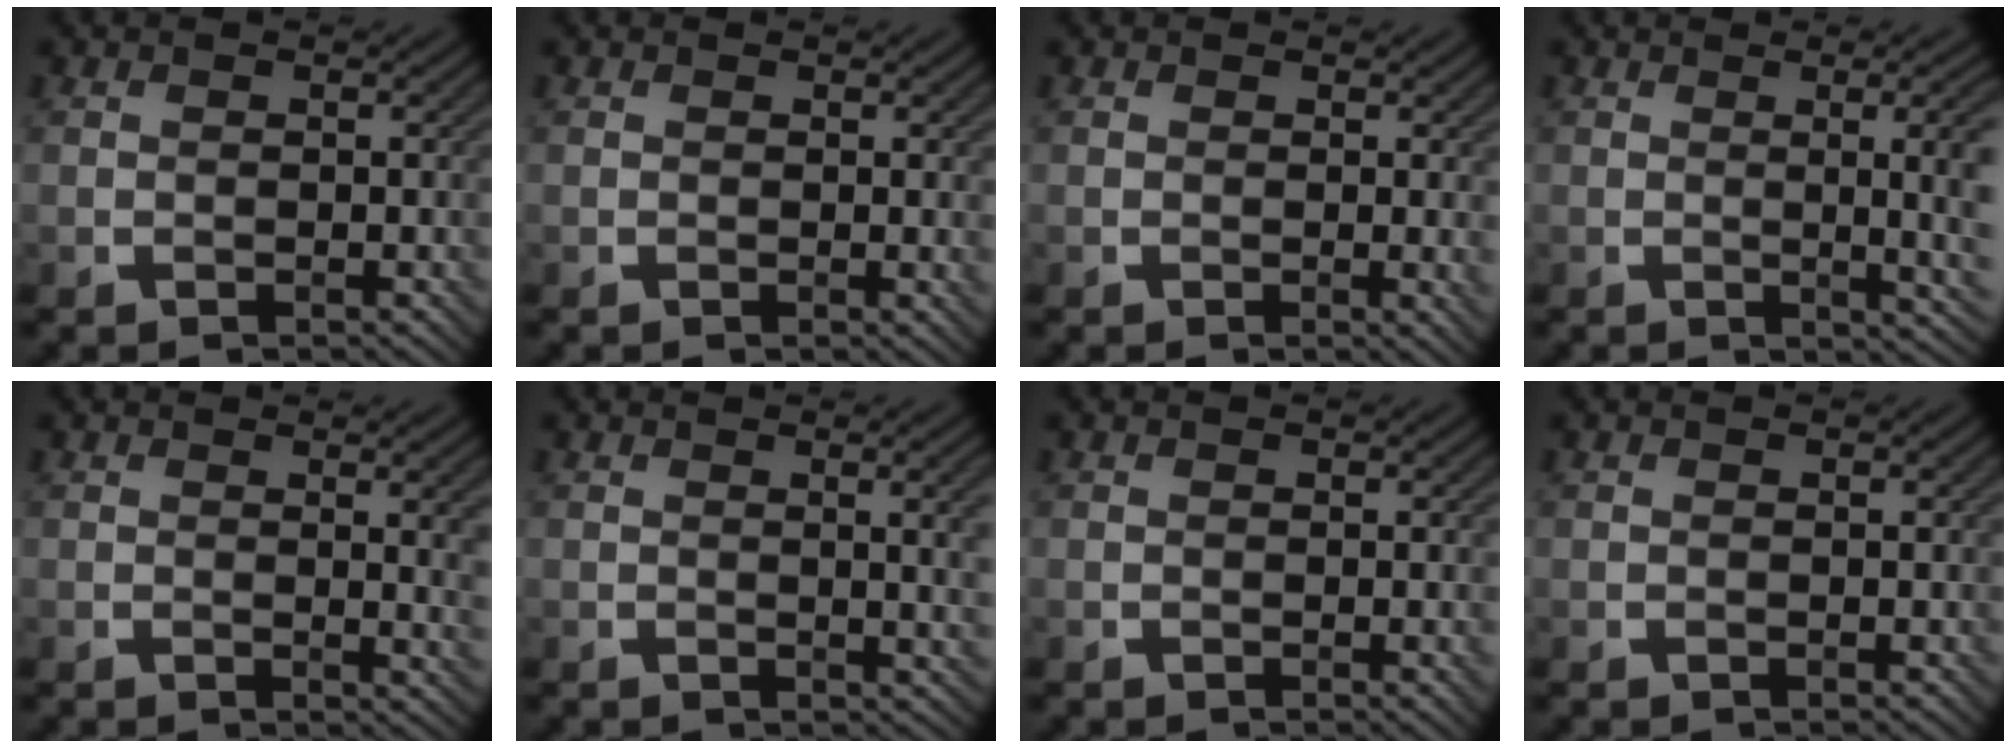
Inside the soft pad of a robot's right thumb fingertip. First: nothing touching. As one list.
[{"total": 1.1, "force": [0.2, 0.2, 1.1], "torque": [-0.016, -0.004, 0.001]}, {"total": 1.8, "force": [0.1, 0.3, 1.8], "torque": [-0.030, -0.004, 0.000]}, {"total": 7.8, "force": [0.1, 1.8, 7.6], "torque": [-0.091, 0.008, 0.003]}, {"total": 3.0, "force": [0.8, 0.5, 2.8], "torque": [-0.044, -0.001, 0.013]}, {"total": 4.1, "force": [0.7, 0.8, 4.0], "torque": [-0.058, 0.008, 0.010]}, {"total": 1.1, "force": [-0.1, 0.1, 1.0], "torque": [-0.017, -0.002, -0.003]}, {"total": 0.0}]